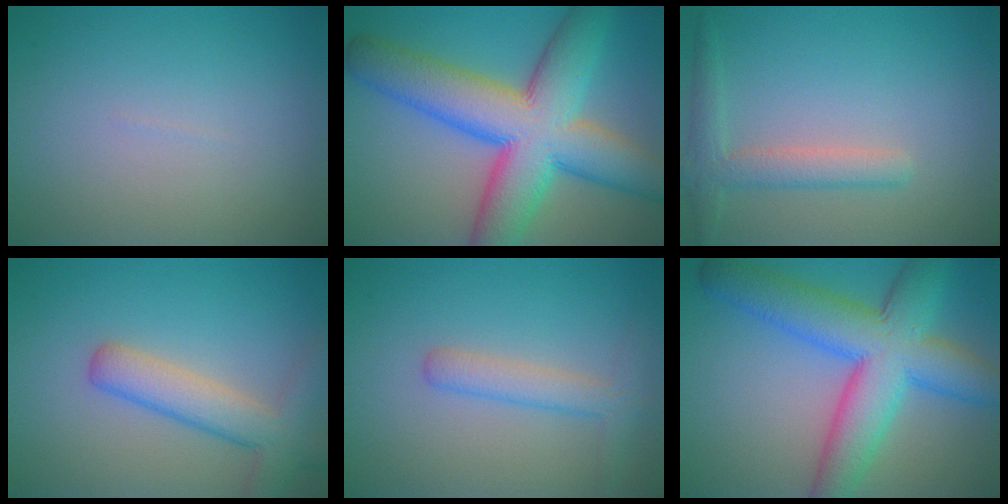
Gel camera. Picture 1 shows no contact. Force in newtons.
{"total": 12.8, "press": 12.8, "slide": 0.5}
{"total": 3.0, "press": 3.0, "slide": 0.1}
{"total": 4.8, "press": 4.8, "slide": 0.3}
{"total": 2.7, "press": 2.7, "slide": 0.1}
{"total": 10.2, "press": 10.2, "slide": 0.2}